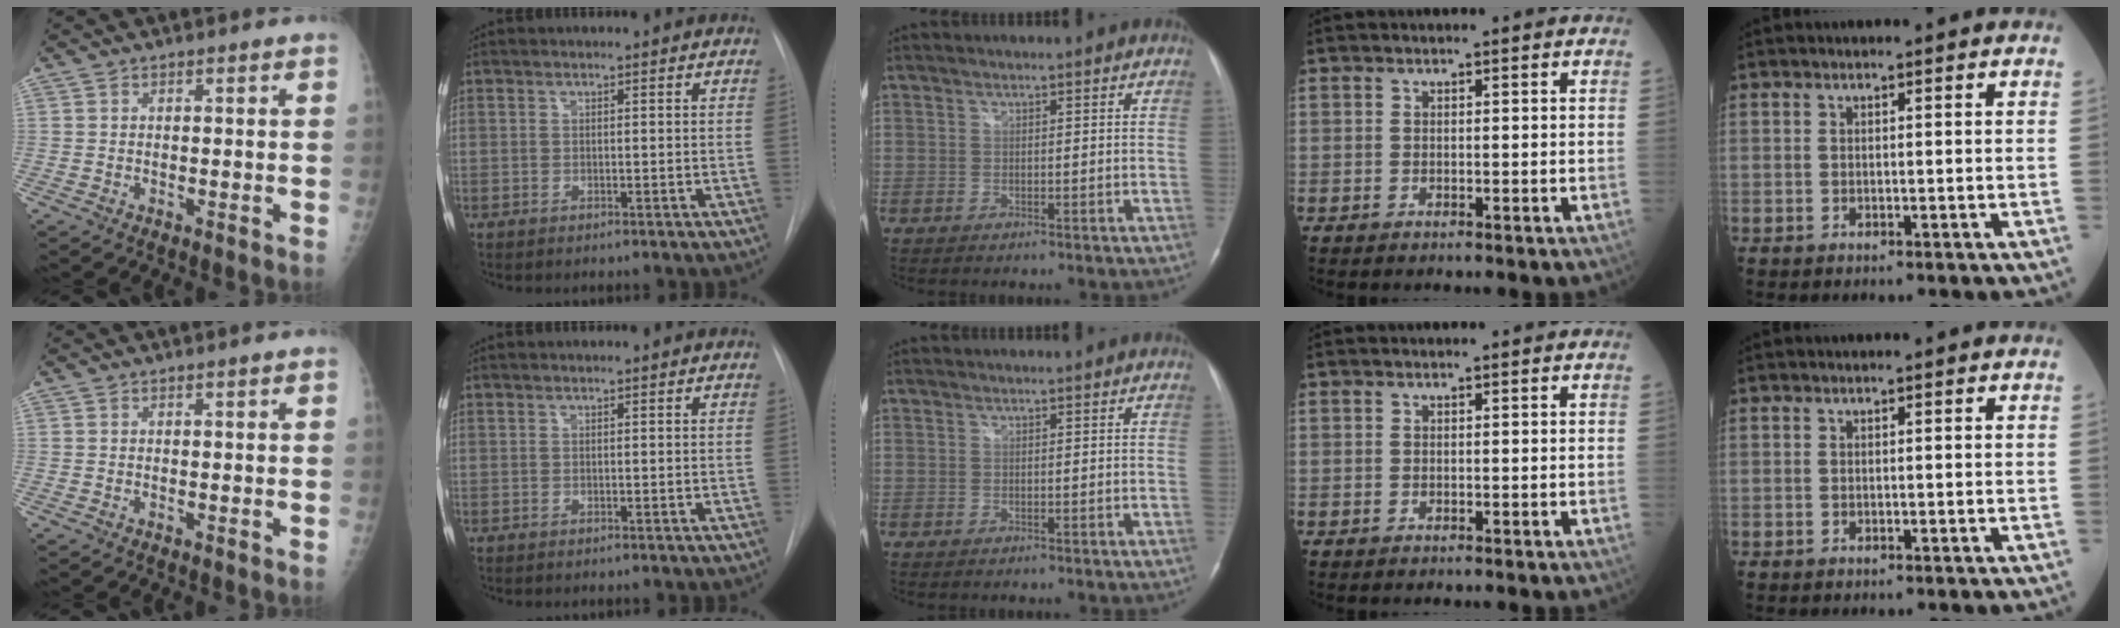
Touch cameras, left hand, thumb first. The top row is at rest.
{}